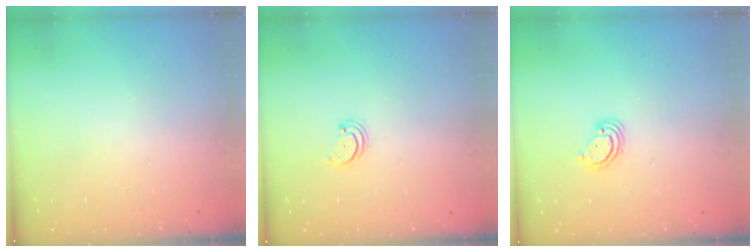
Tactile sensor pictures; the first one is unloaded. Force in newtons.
{"total": 2.2, "press": 2.2, "slide": 0.2}
{"total": 3.2, "press": 3.2, "slide": 0.2}